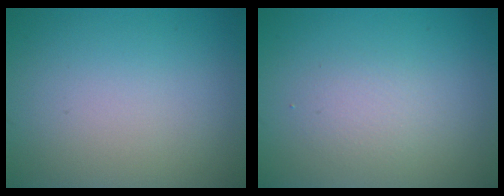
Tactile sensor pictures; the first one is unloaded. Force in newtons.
{"total": 1.6, "press": 1.6, "slide": 0.1}